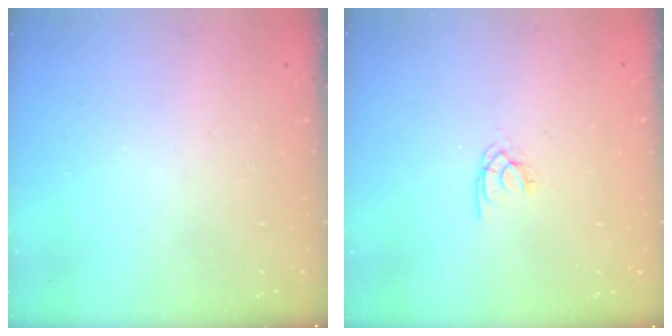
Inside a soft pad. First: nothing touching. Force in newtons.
{"total": 1.7, "press": 1.7, "slide": 0.2}